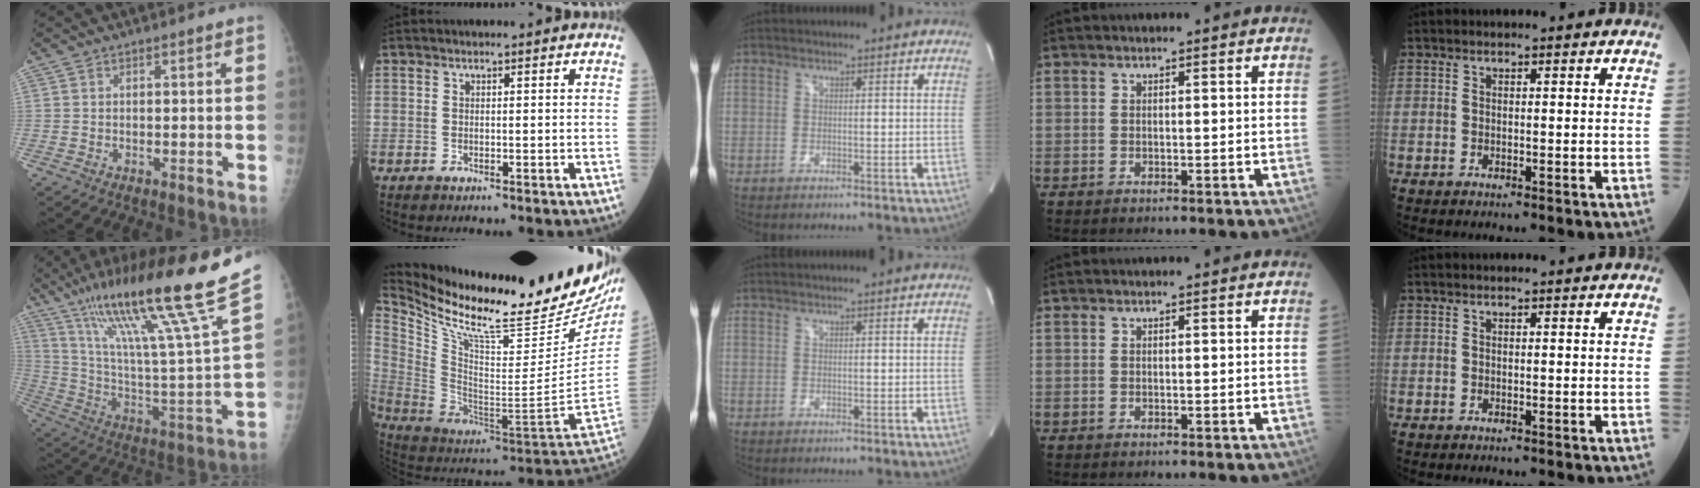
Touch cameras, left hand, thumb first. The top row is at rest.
{"thumb": {"total": 30.0, "force": [19.3, 1.7, 23.0], "torque": [-0.367, -0.058, 0.332]}, "index": {"total": 32.1, "force": [26.7, 4.2, 17.4], "torque": [-0.304, -0.094, 0.393]}}